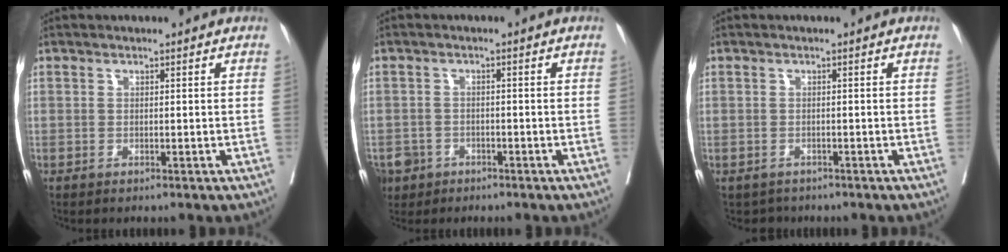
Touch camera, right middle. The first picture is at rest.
{"total": 4.6, "force": [-2.8, 3.5, 0.8], "torque": [-0.016, 0.004, -0.046]}
{"total": 2.1, "force": [-1.7, 1.2, -0.1], "torque": [-0.003, 0.000, -0.026]}